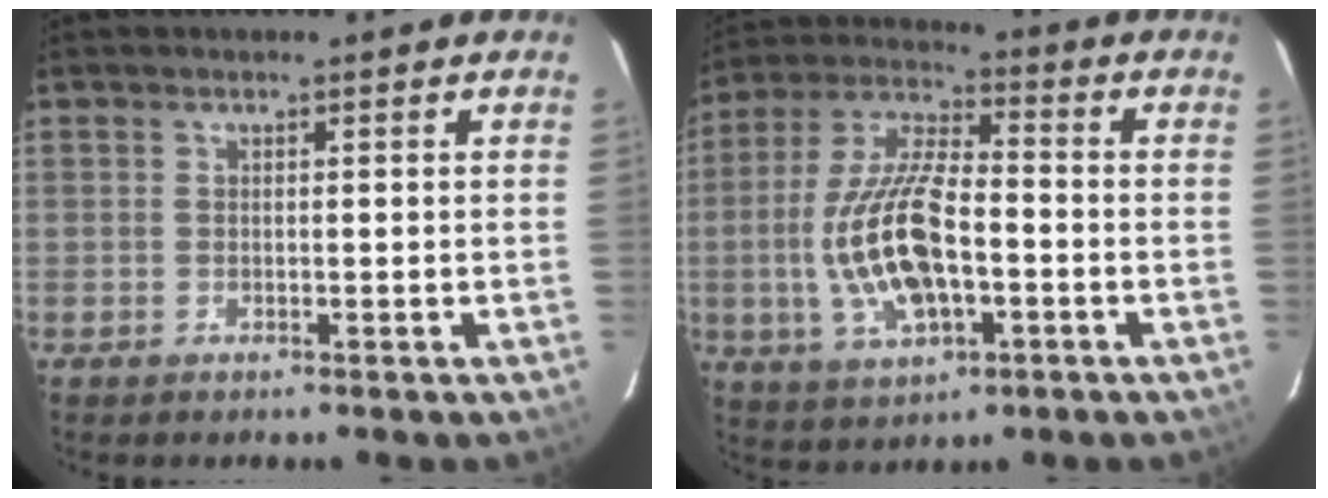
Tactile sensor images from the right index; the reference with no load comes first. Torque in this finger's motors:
{"motor_torque": [1.49, -0.65, 0.89, 0.21]}